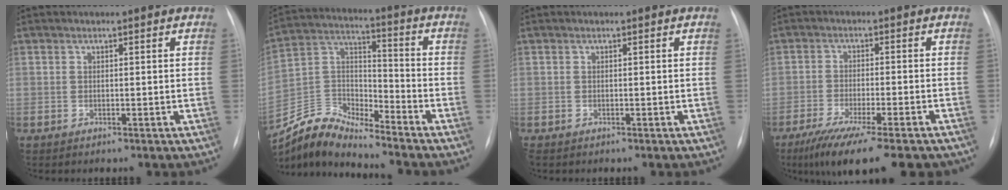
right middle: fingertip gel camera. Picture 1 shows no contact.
{"total": 10.2, "force": [-10.2, 0.3, 0.7], "torque": [-0.023, 0.038, -0.200]}
{"total": 0.5, "force": [-0.4, 0.3, 0.2], "torque": [-0.005, 0.001, -0.006]}
{"total": 15.3, "force": [-11.9, 2.2, 9.4], "torque": [-0.129, -0.032, -0.179]}